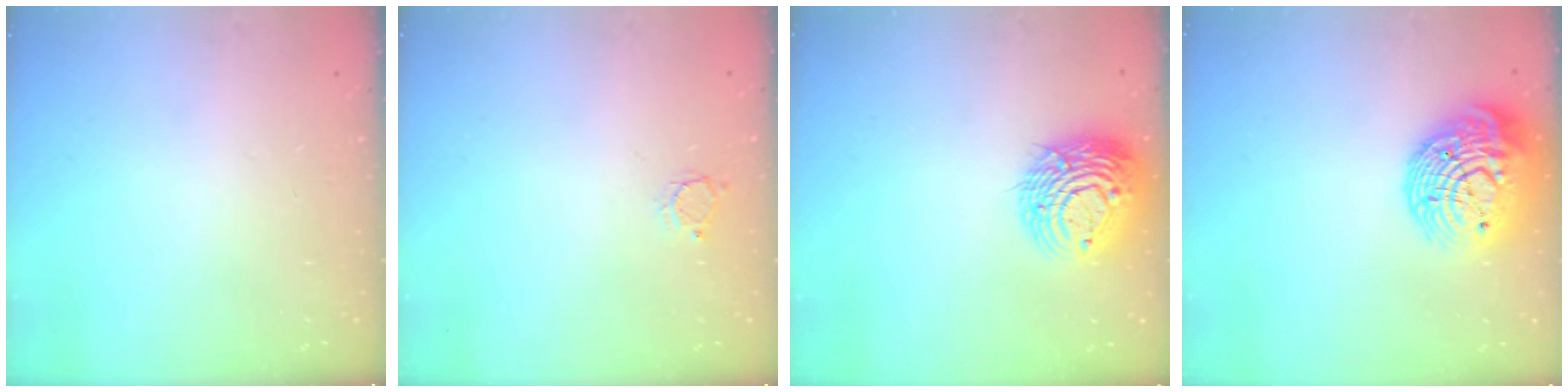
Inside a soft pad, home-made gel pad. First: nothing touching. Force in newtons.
{"total": 2.6, "press": 2.6, "slide": 0.2}
{"total": 14.0, "press": 13.9, "slide": 1.5}
{"total": 18.4, "press": 18.3, "slide": 1.3}